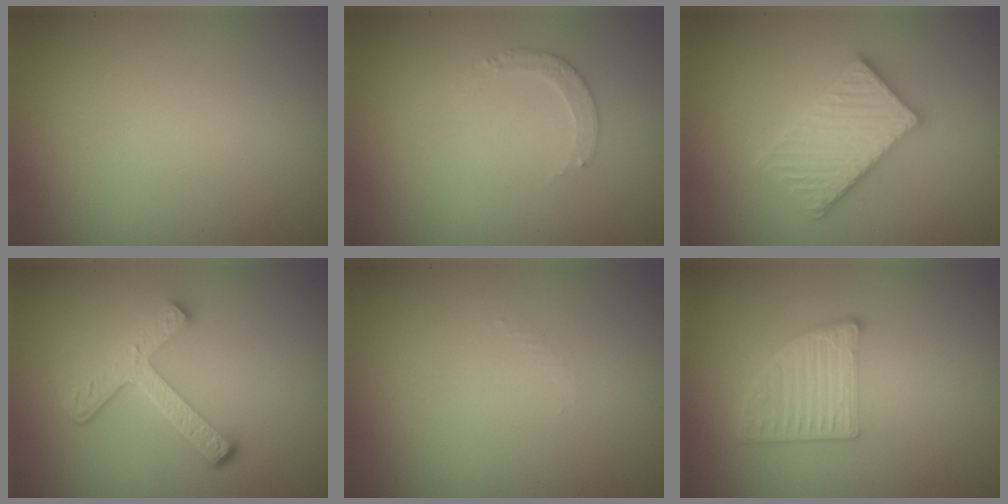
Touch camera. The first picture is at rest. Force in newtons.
{"total": 1.5, "press": 1.5, "slide": 0.2}
{"total": 5.4, "press": 5.3, "slide": 0.8}
{"total": 4.6, "press": 3.4, "slide": 3.0}
{"total": 0.5, "press": 0.5, "slide": 0.2}
{"total": 4.7, "press": 3.3, "slide": 3.3}